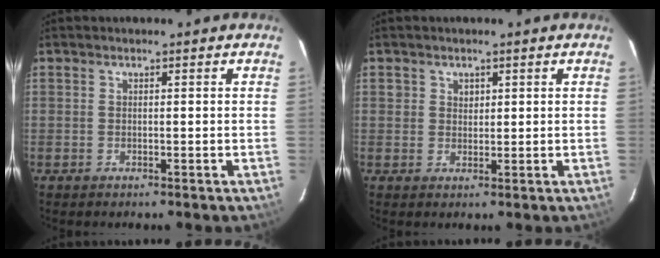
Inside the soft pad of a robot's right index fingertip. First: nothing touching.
{"total": 1.9, "force": [0.8, 1.7, 0.3], "torque": [-0.002, 0.006, 0.013]}